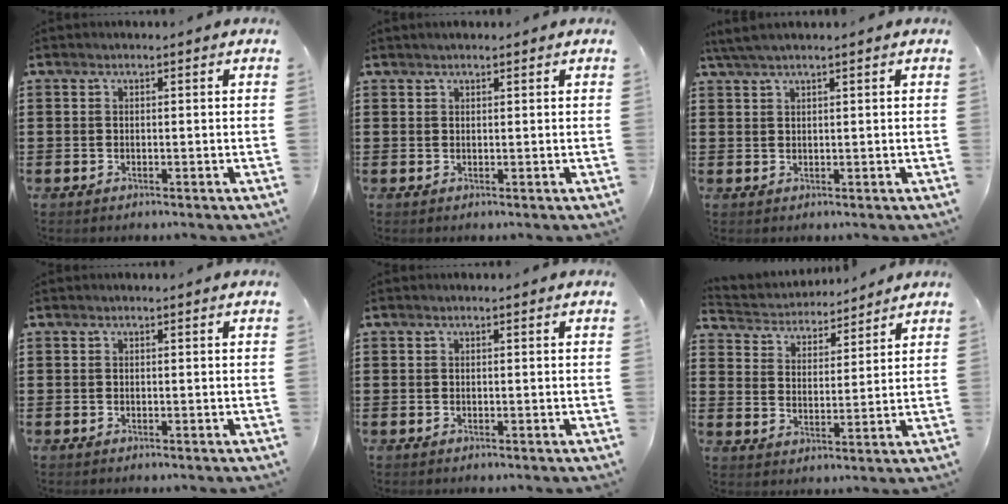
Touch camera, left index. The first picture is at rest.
{"total": 0.7, "force": [0.7, 0.1, 0.1], "torque": [-0.004, 0.000, 0.014]}
{"total": 2.0, "force": [1.5, 0.0, 1.4], "torque": [-0.028, 0.001, 0.028]}
{"total": 0.0}
{"total": 0.0}
{"total": 4.0, "force": [3.9, 0.9, -0.4], "torque": [-0.018, -0.025, 0.064]}